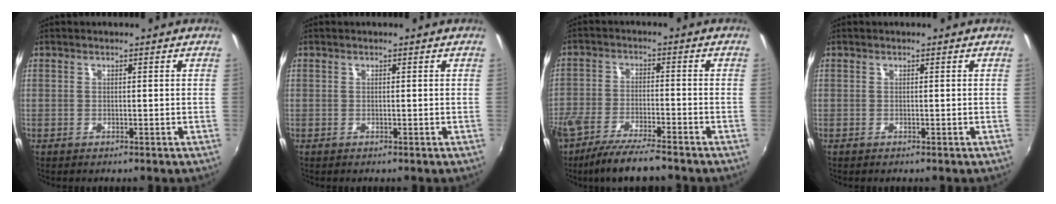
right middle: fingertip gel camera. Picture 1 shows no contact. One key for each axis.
{"total": 0.0}
{"total": 10.3, "fx": -8.4, "fy": 1.6, "fz": 5.7, "tx": -0.127, "ty": -0.028, "tz": -0.150}
{"total": 0.0}